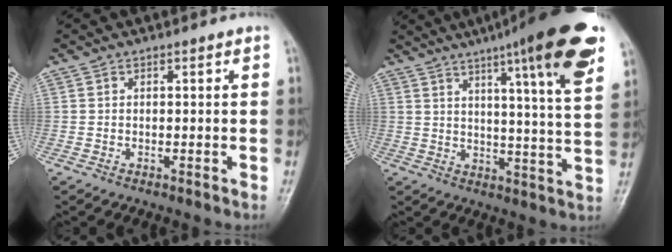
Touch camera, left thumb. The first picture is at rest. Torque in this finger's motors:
{"motor_torque": [3.85, 1.16, 1.63, -1.13, 0.16]}